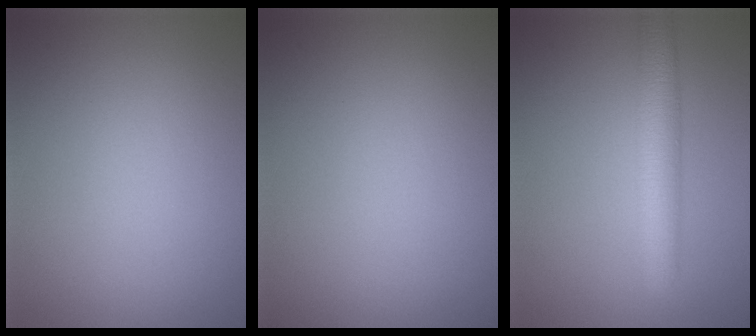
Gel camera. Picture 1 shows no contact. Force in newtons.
{"total": 0.0}
{"total": 5.1, "press": 5.1, "slide": 0.1}